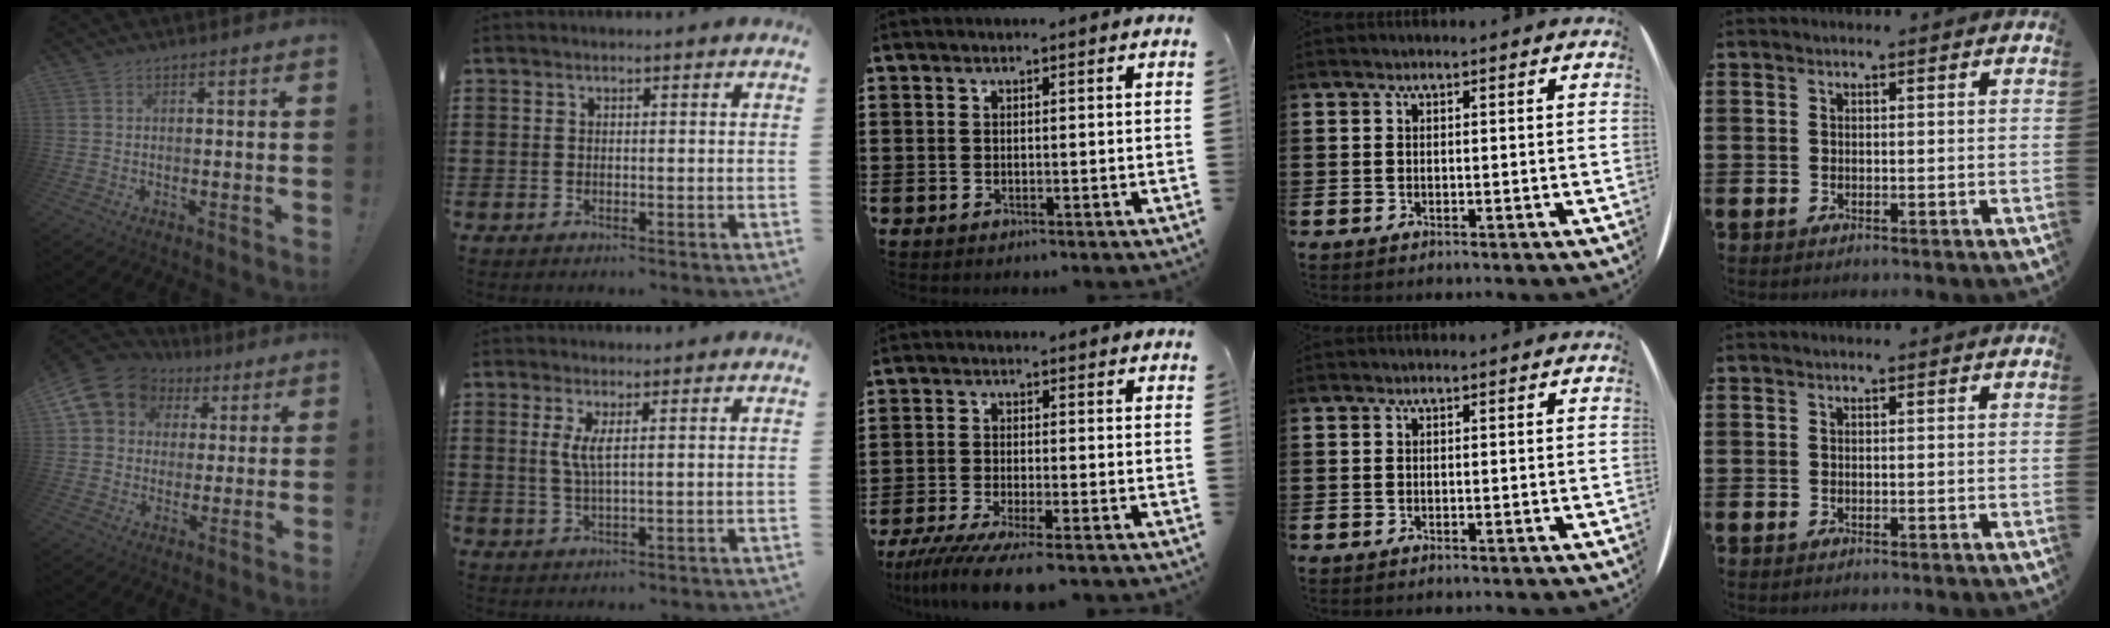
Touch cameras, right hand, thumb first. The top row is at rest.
{"thumb": {"total": 12.7, "force": [5.0, 10.5, 5.1], "torque": [-0.074, -0.022, 0.103]}, "index": {"total": 3.3, "force": [0.9, 0.4, 3.1], "torque": [-0.065, -0.002, 0.015]}, "middle": {"total": 5.3, "force": [-4.3, -0.3, 3.0], "torque": [-0.076, -0.029, -0.086]}}